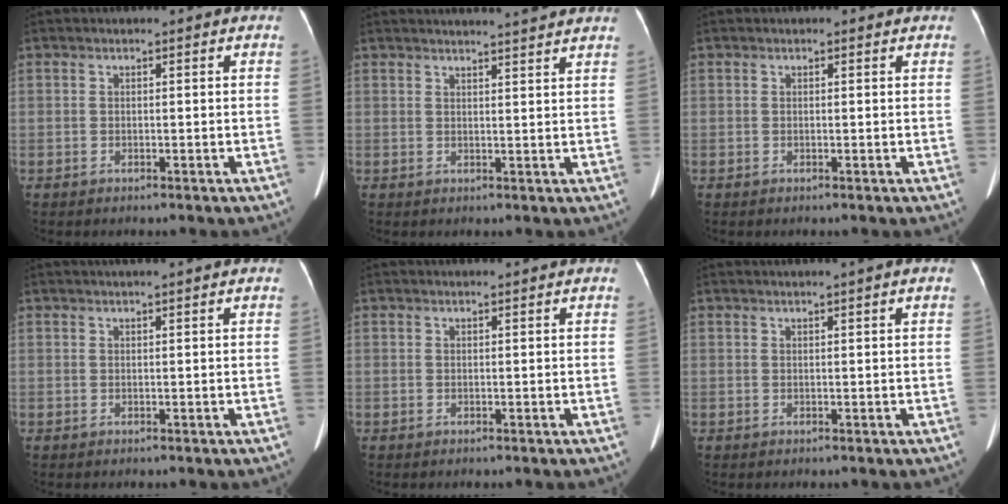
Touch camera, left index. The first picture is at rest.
{"total": 8.6, "force": [8.1, -0.4, 3.0], "torque": [-0.040, 0.013, 0.088]}
{"total": 0.0}
{"total": 3.4, "force": [2.9, -0.2, 1.8], "torque": [-0.017, 0.028, 0.039]}
{"total": 2.4, "force": [2.3, -0.2, 0.7], "torque": [-0.009, 0.014, 0.031]}
{"total": 2.1, "force": [1.5, -0.4, 1.4], "torque": [-0.021, 0.016, 0.026]}